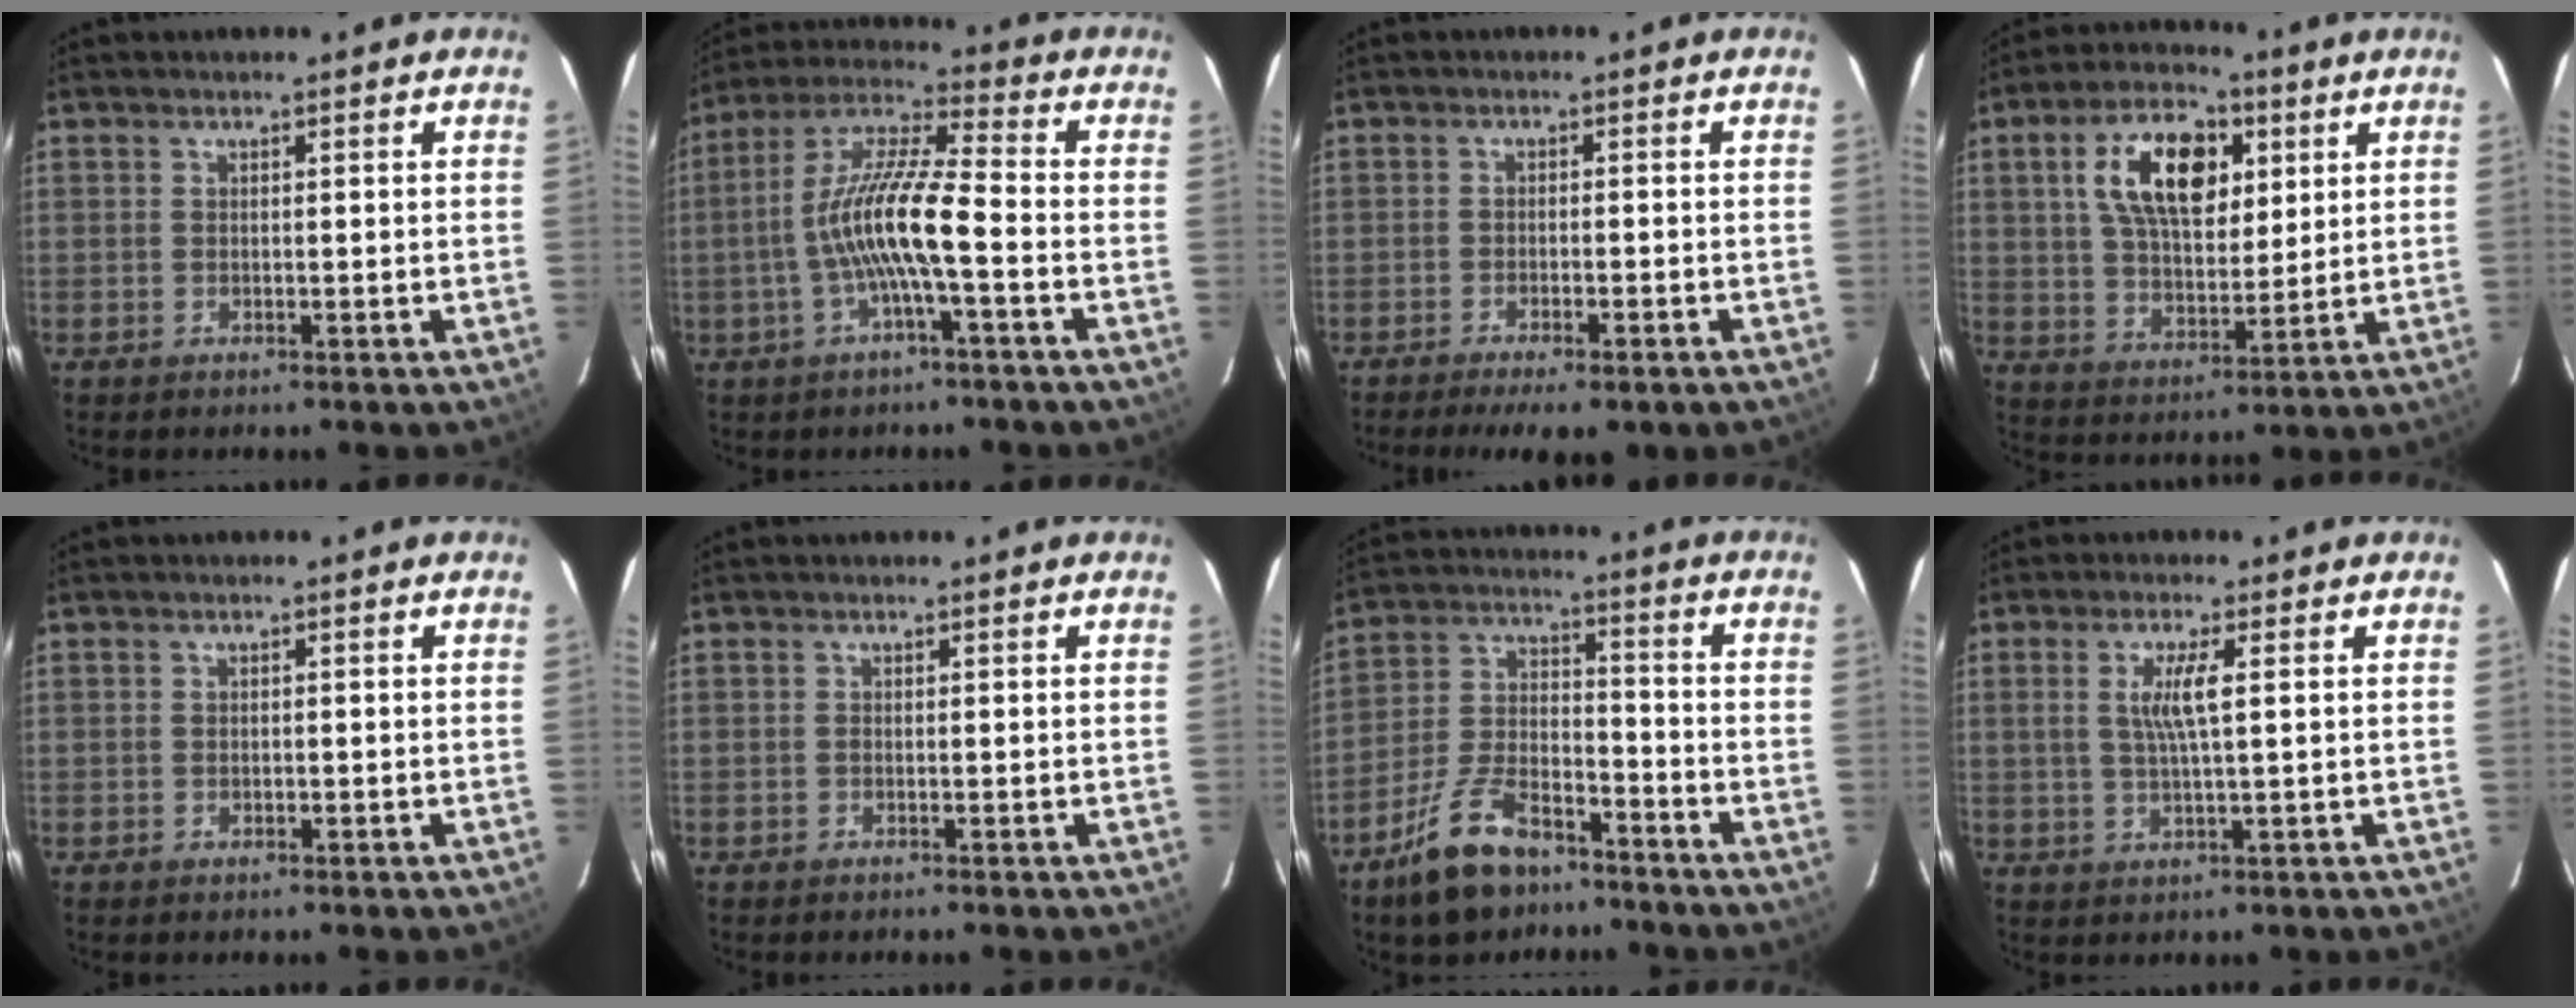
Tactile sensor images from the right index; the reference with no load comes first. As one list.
[{"total": 12.1, "force": [-3.0, 1.4, 11.7], "torque": [-0.232, 0.012, -0.059]}, {"total": 8.2, "force": [-6.2, 2.1, 4.9], "torque": [-0.111, -0.024, -0.092]}, {"total": 15.0, "force": [5.1, 8.2, 11.5], "torque": [-0.200, 0.022, 0.090]}, {"total": 0.8, "force": [-0.3, 0.7, 0.2], "torque": [-0.001, -0.001, -0.004]}, {"total": 0.0}, {"total": 13.3, "force": [-9.3, 6.1, 7.3], "torque": [-0.159, 0.007, -0.165]}, {"total": 5.0, "force": [1.0, 0.3, 4.9], "torque": [-0.095, -0.003, 0.019]}]